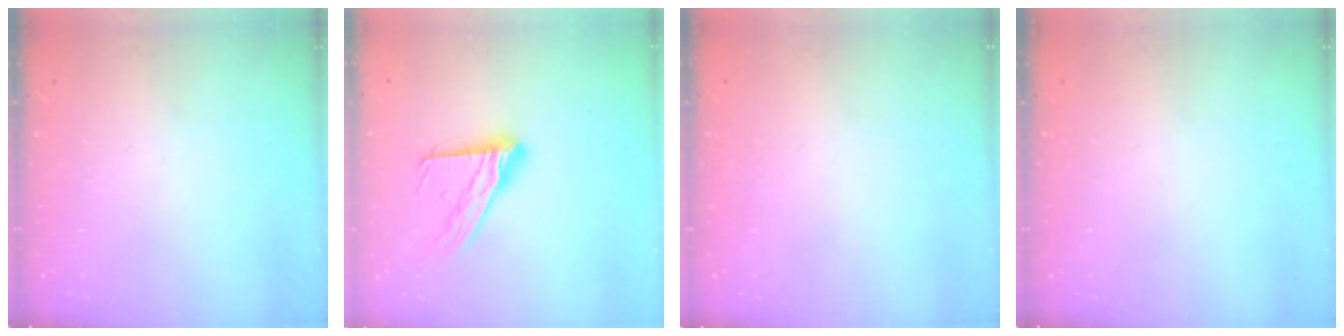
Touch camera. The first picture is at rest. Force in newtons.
{"total": 14.8, "press": 14.8, "slide": 1.3}
{"total": 1.6, "press": 1.6, "slide": 0.0}
{"total": 0.0}